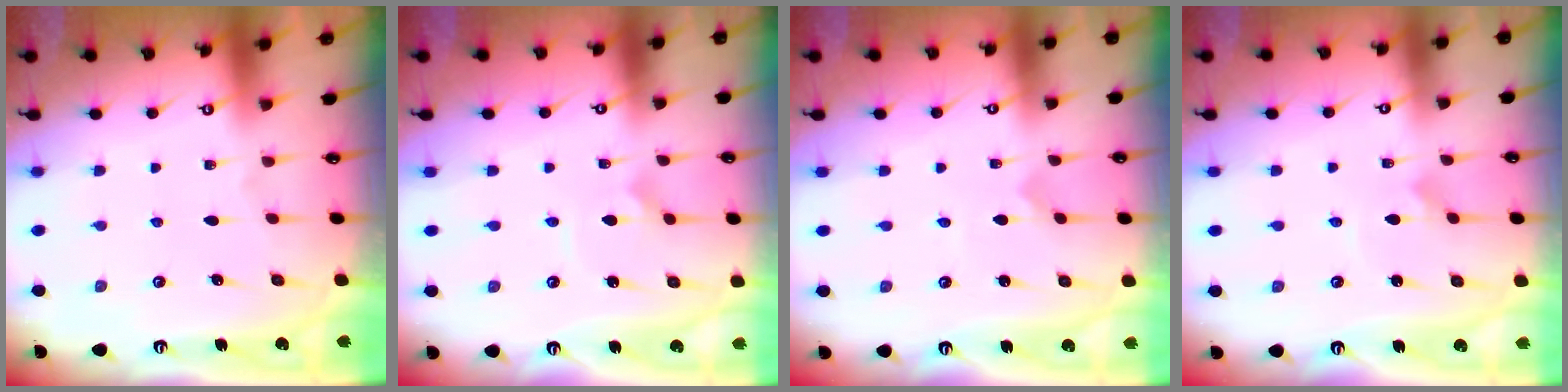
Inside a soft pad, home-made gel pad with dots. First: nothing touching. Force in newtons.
{"total": 3.0, "press": 3.0, "slide": 0.0}
{"total": 0.0}
{"total": 2.2, "press": 2.2, "slide": 0.1}